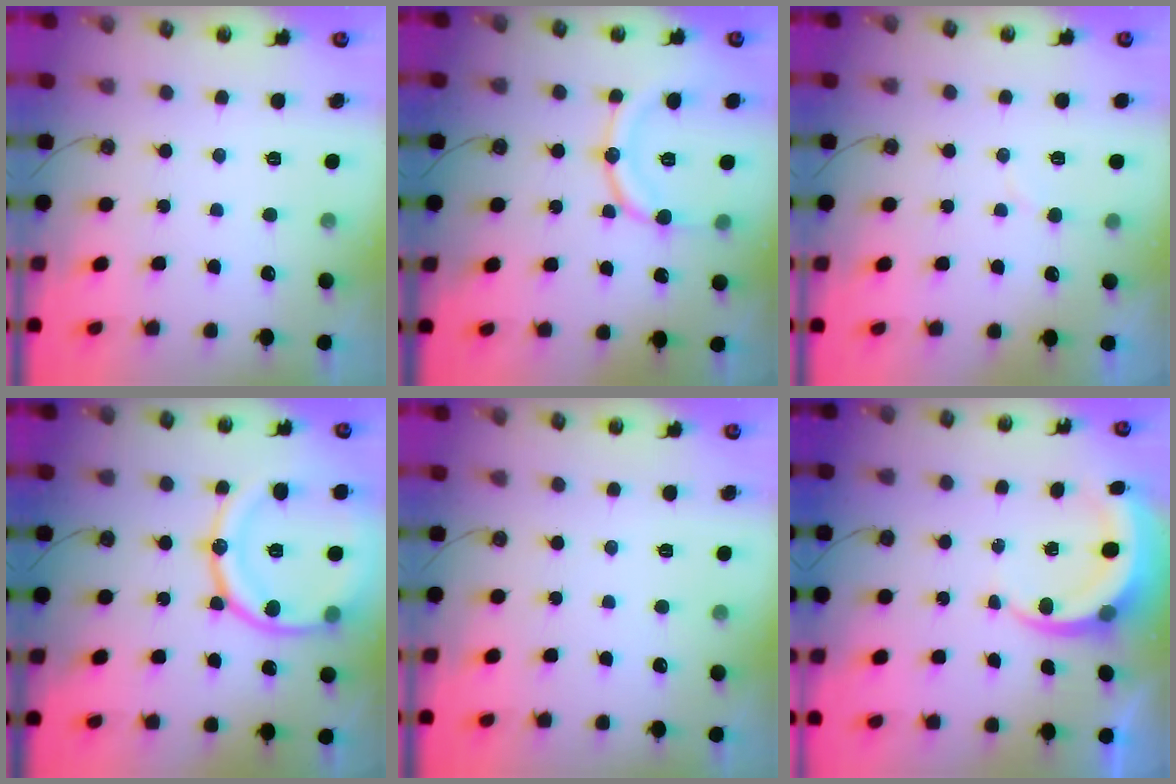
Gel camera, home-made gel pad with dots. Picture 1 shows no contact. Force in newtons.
{"total": 11.9, "press": 11.9, "slide": 0.6}
{"total": 3.6, "press": 3.6, "slide": 0.3}
{"total": 20.2, "press": 20.1, "slide": 2.4}
{"total": 0.0}
{"total": 5.8, "press": 5.8, "slide": 0.7}